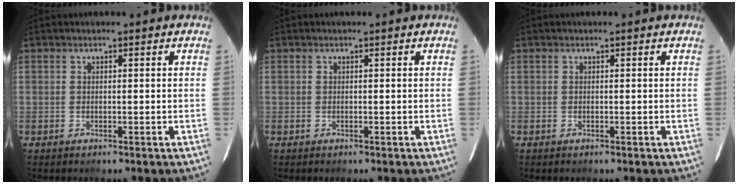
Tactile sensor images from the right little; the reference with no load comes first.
{"total": 0.0}
{"total": 0.0}